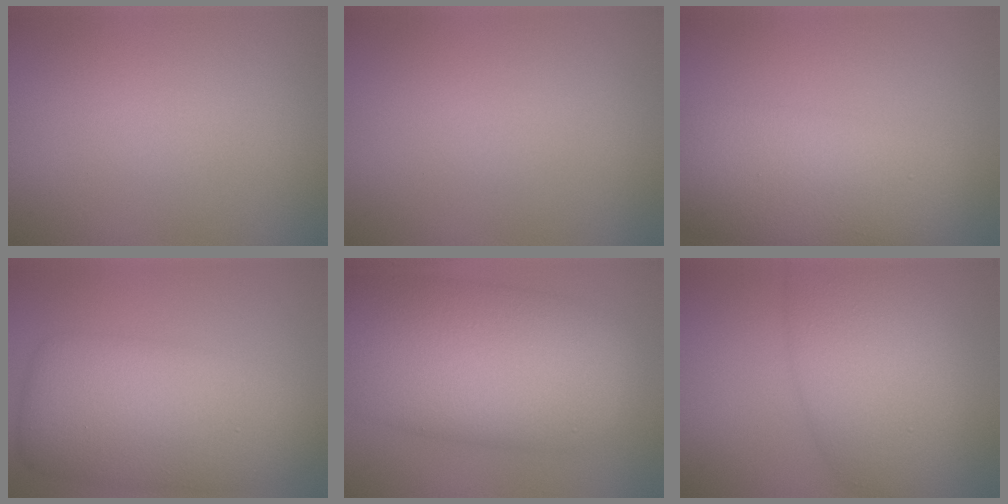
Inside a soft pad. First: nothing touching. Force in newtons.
{"total": 0.0}
{"total": 8.6, "press": 8.5, "slide": 0.4}
{"total": 9.6, "press": 9.6, "slide": 0.3}
{"total": 13.9, "press": 13.9, "slide": 0.4}
{"total": 8.5, "press": 8.5, "slide": 0.2}